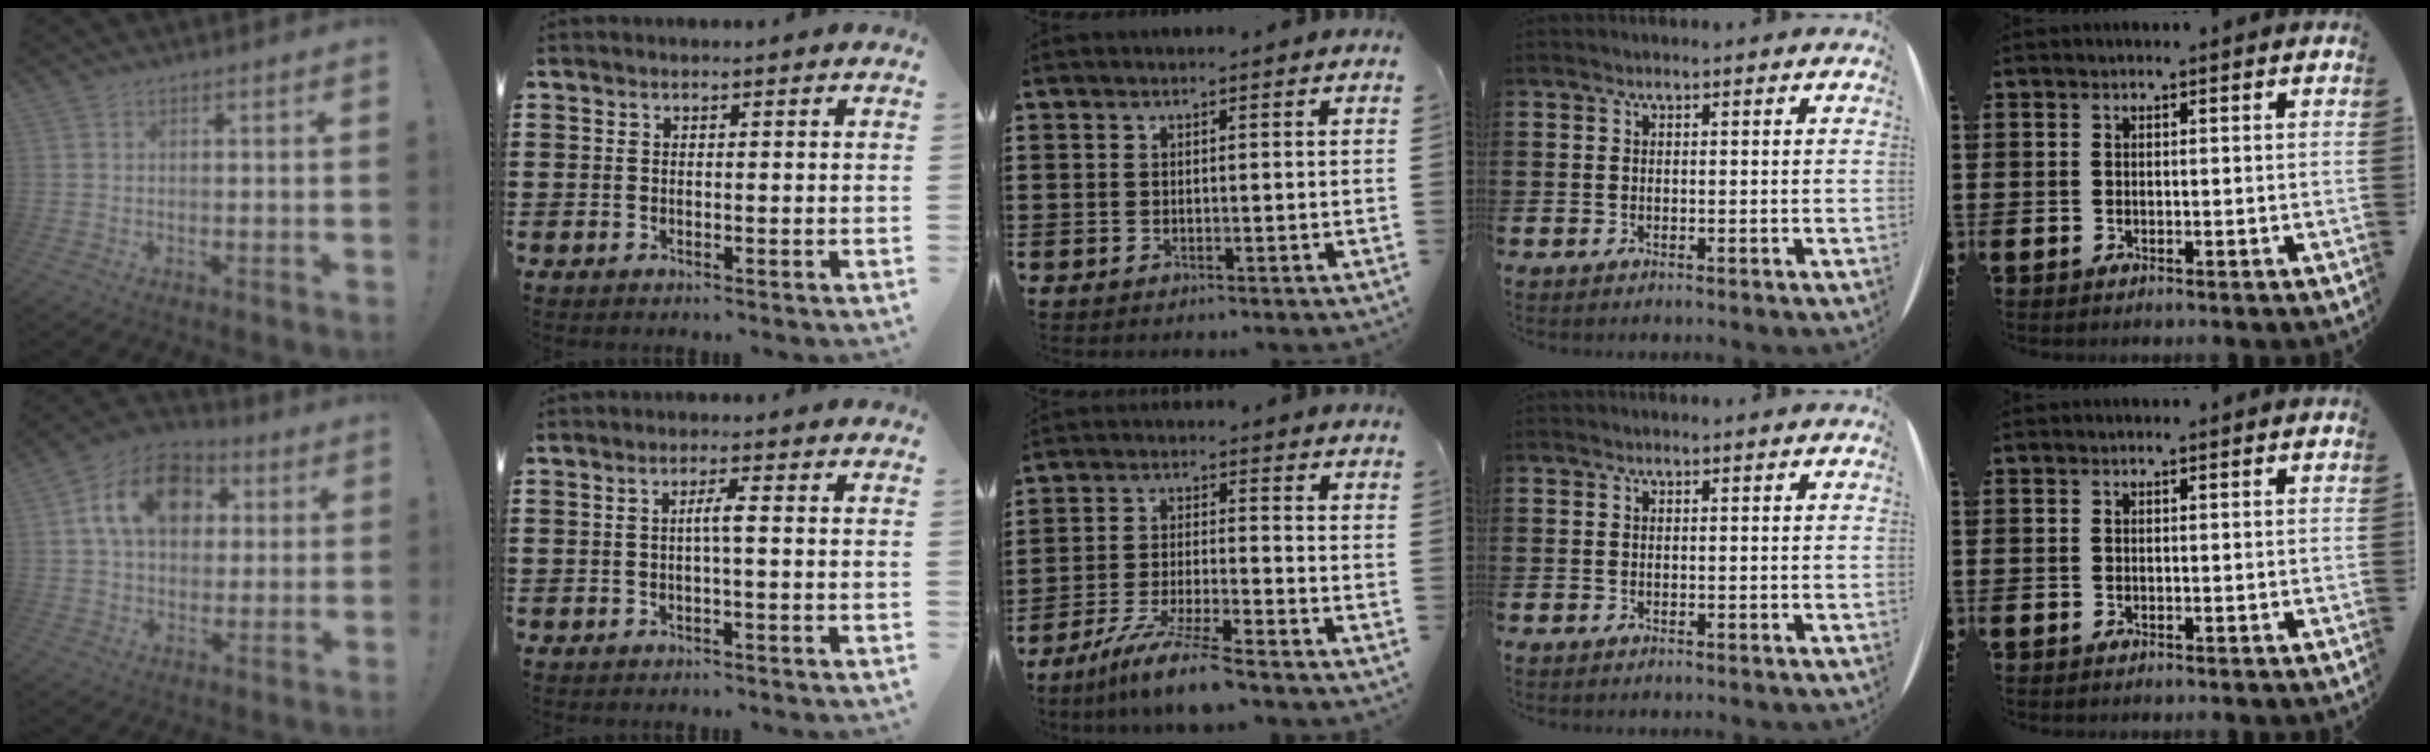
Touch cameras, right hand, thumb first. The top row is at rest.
{"thumb": {"total": 16.5, "force": [5.1, 11.9, 10.3], "torque": [-0.164, 0.004, 0.099]}, "index": {"total": 2.3, "force": [-0.2, 0.0, 2.3], "torque": [-0.043, 0.000, -0.007]}, "middle": {"total": 7.9, "force": [-6.6, -0.3, 4.2], "torque": [-0.089, -0.014, -0.127]}}